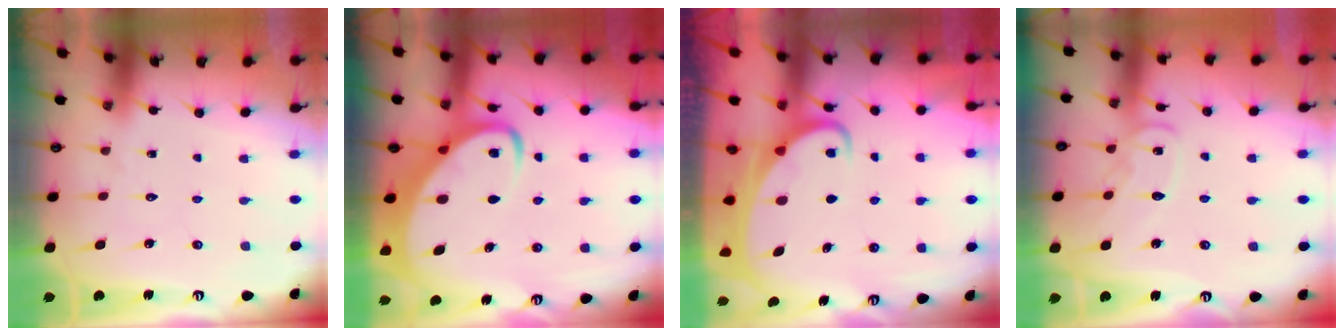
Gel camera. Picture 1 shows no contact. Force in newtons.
{"total": 5.3, "press": 5.3, "slide": 0.6}
{"total": 2.6, "press": 2.6, "slide": 0.5}
{"total": 10.3, "press": 10.2, "slide": 0.7}